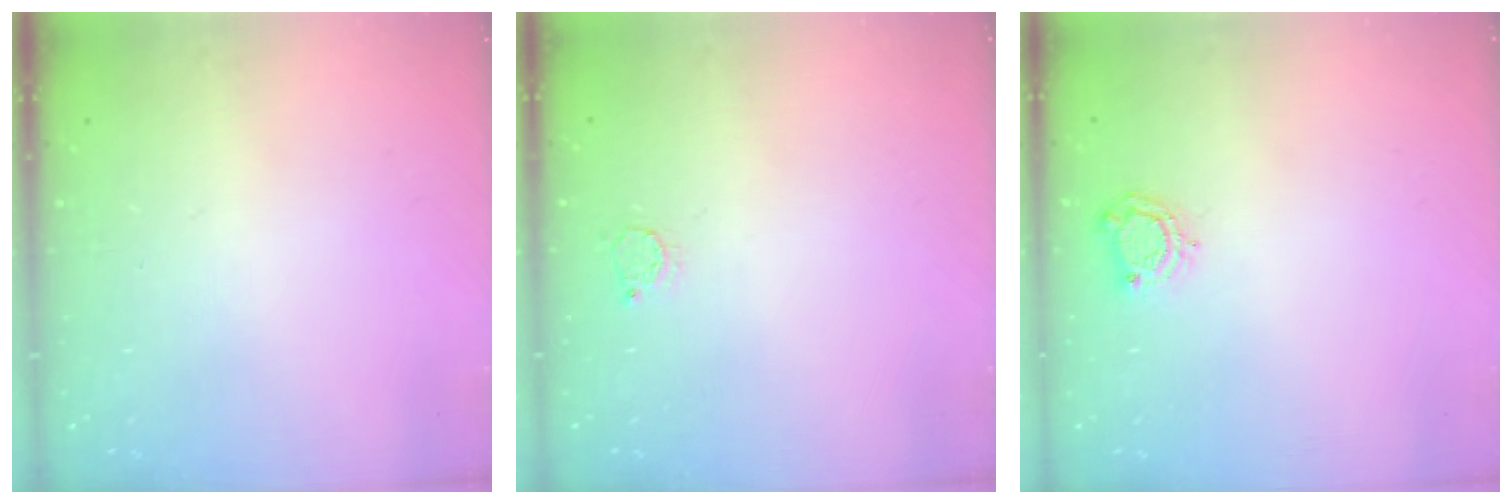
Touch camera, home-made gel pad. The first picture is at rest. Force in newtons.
{"total": 2.7, "press": 2.7, "slide": 0.2}
{"total": 5.3, "press": 5.3, "slide": 0.7}